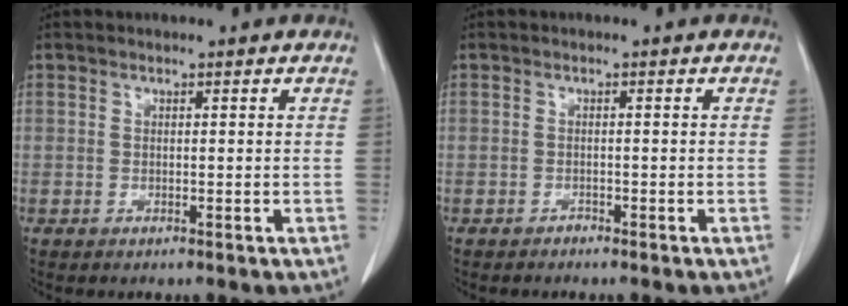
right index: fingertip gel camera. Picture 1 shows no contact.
{"total": 0.5, "force": [-0.5, 0.1, 0.0], "torque": [-0.005, -0.002, -0.012]}